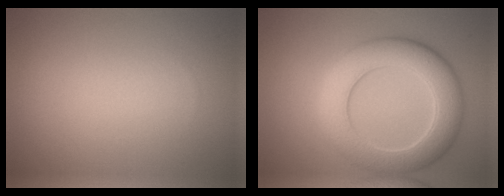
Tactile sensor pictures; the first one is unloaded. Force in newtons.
{"total": 7.1, "press": 7.1, "slide": 0.3}